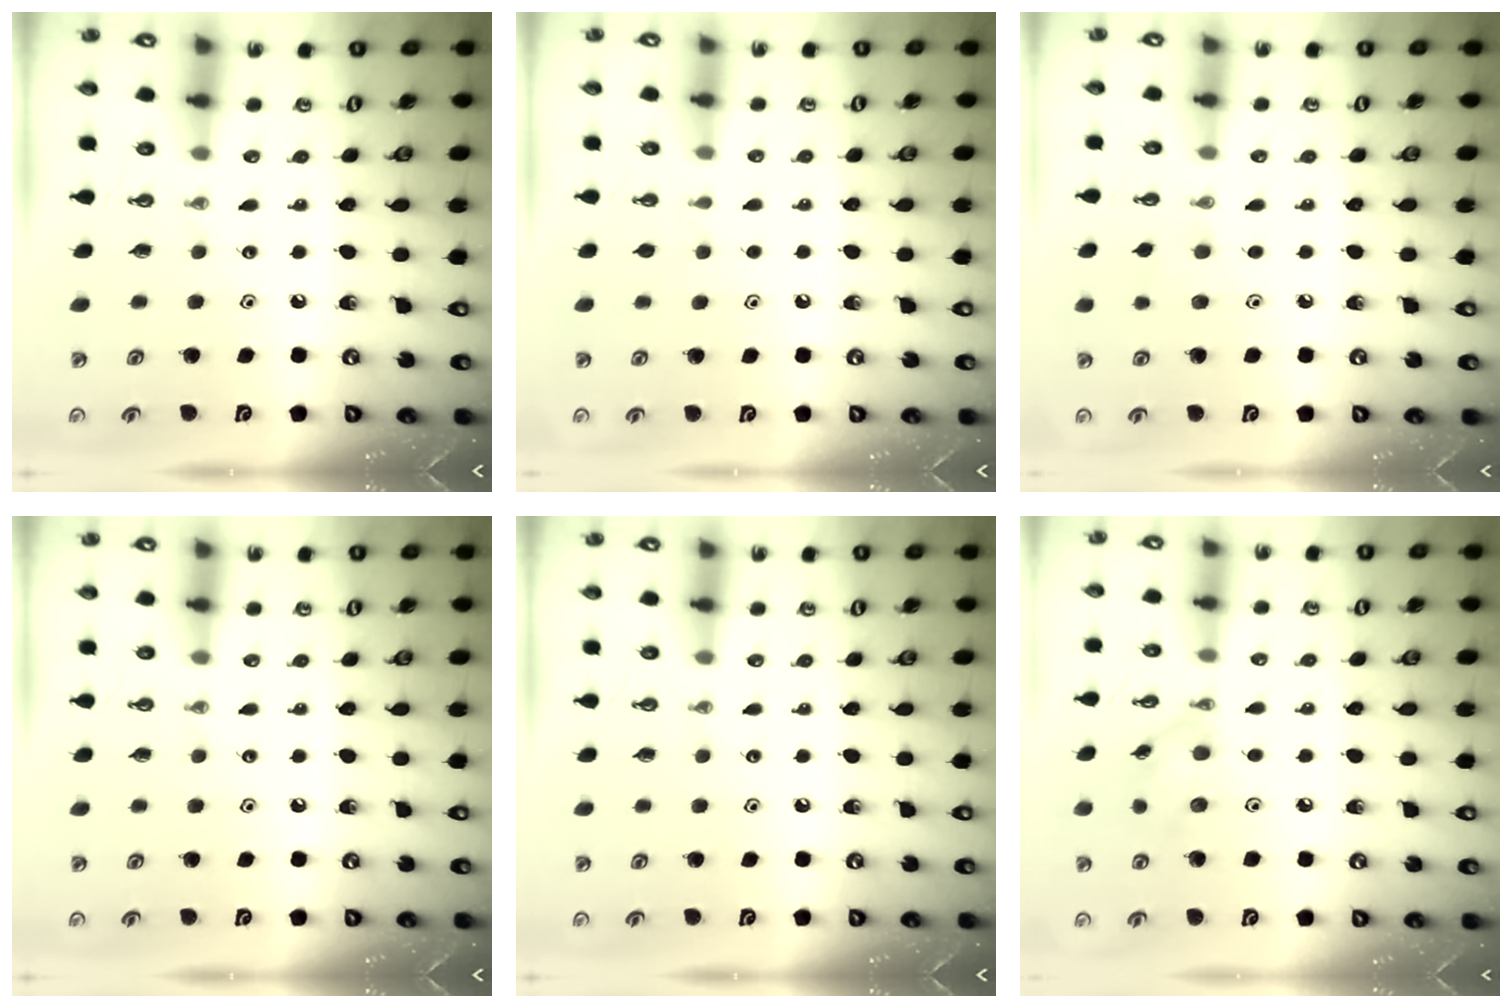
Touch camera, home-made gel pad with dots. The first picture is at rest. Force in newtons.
{"total": 1.2, "press": 0.5, "slide": 1.0}
{"total": 4.8, "press": 4.8, "slide": 0.8}
{"total": 0.0}
{"total": 0.0}
{"total": 9.6, "press": 9.6, "slide": 0.4}